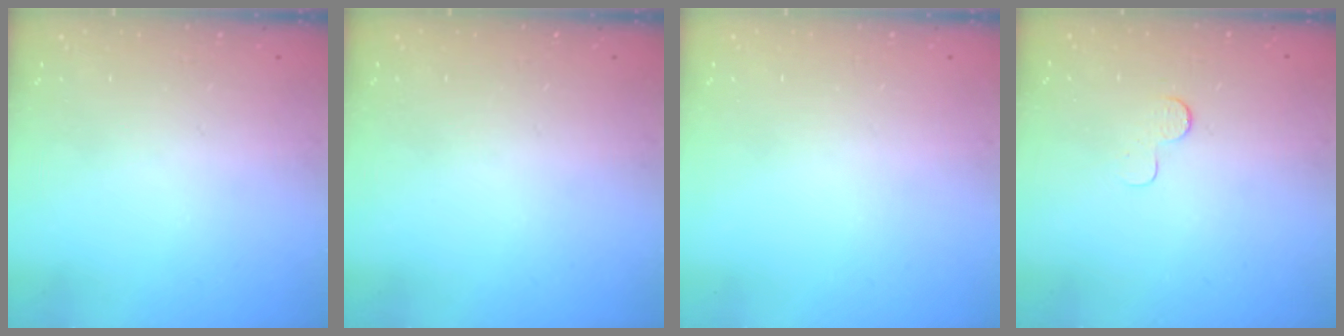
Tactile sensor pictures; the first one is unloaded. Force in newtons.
{"total": 0.0}
{"total": 0.0}
{"total": 3.7, "press": 3.7, "slide": 0.4}